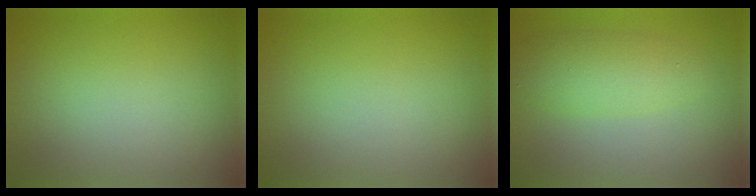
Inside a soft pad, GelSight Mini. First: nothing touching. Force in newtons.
{"total": 0.0}
{"total": 3.5, "press": 3.5, "slide": 0.2}